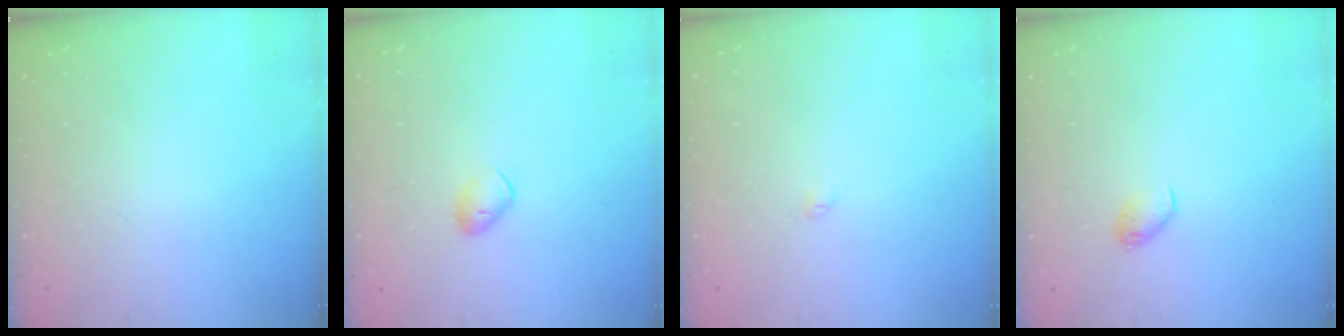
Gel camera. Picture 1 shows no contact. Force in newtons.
{"total": 7.0, "press": 6.9, "slide": 1.1}
{"total": 2.3, "press": 2.3, "slide": 0.3}
{"total": 5.9, "press": 5.9, "slide": 0.7}